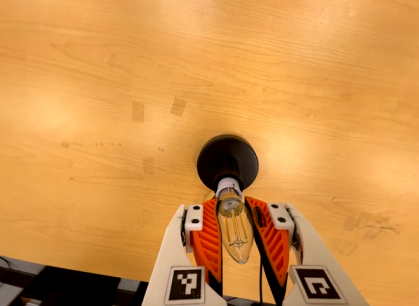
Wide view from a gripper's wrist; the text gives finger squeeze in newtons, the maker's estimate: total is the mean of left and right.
{"total": 19.0, "left": 17.7, "right": 20.3}